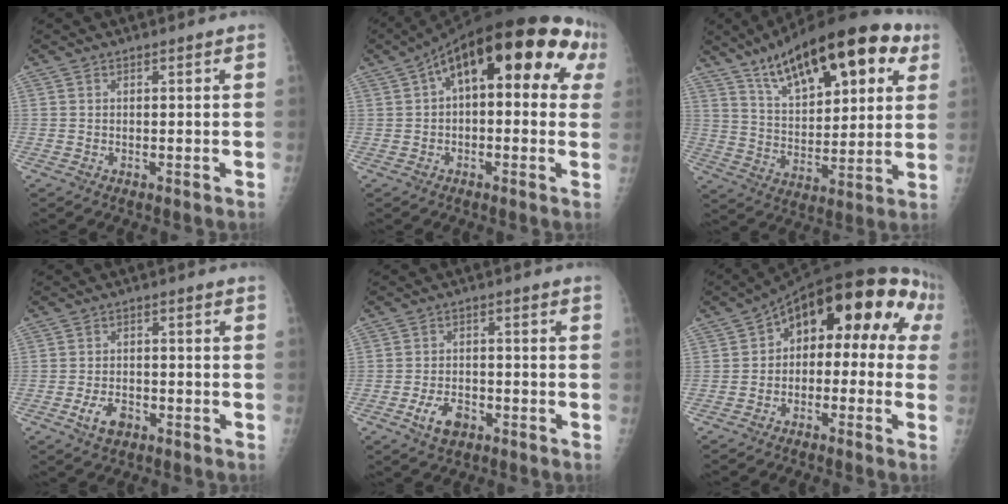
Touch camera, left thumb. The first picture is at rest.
{"total": 20.1, "force": [6.0, 8.8, 17.0], "torque": [-0.219, 0.051, 0.075]}
{"total": 24.8, "force": [13.0, 9.9, 18.6], "torque": [-0.254, -0.024, 0.209]}
{"total": 4.5, "force": [-2.4, 2.6, 2.8], "torque": [-0.048, 0.015, -0.040]}
{"total": 5.6, "force": [-2.9, 3.3, 3.5], "torque": [-0.057, 0.018, -0.048]}
{"total": 16.7, "force": [2.6, 9.8, 13.3], "torque": [-0.128, 0.053, 0.019]}